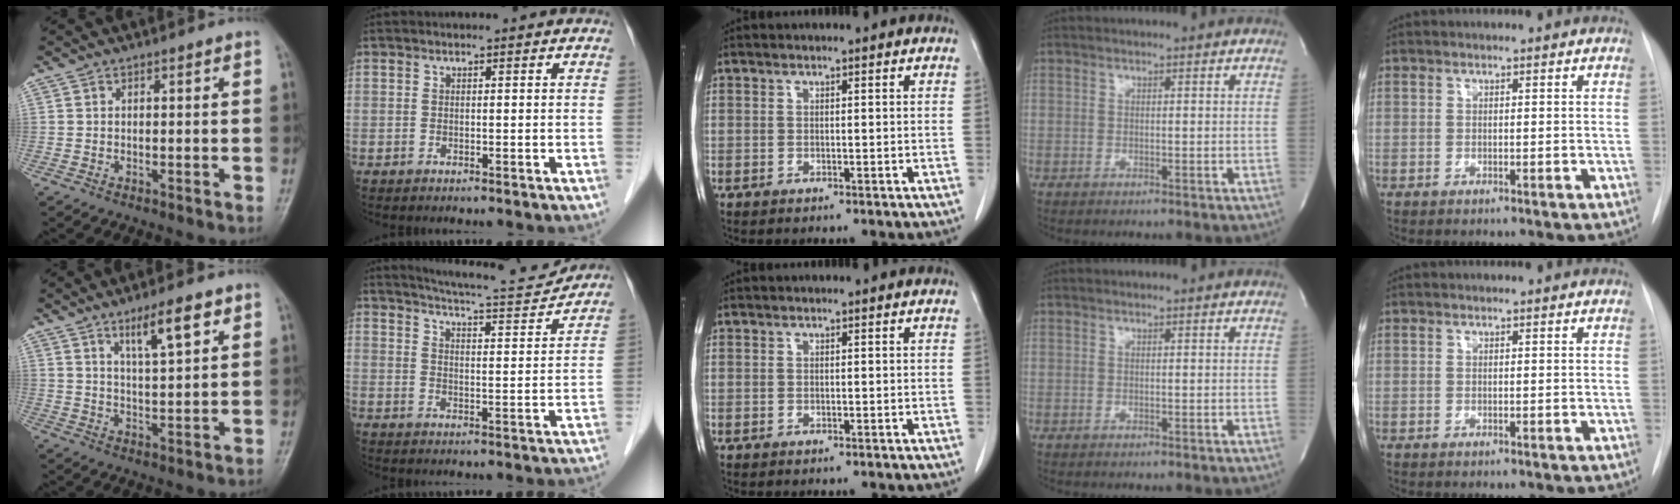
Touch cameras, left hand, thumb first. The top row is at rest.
{"thumb": {"total": 7.8, "force": [4.6, 1.7, 6.0], "torque": [-0.094, -0.025, 0.081]}, "index": {"total": 11.5, "force": [11.1, 0.2, 2.9], "torque": [-0.050, -0.003, 0.153]}}